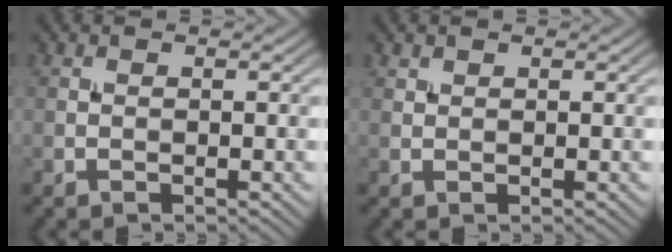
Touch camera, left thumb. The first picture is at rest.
{"total": 0.6, "force": [0.5, 0.3, 0.1], "torque": [-0.004, 0.000, 0.012]}